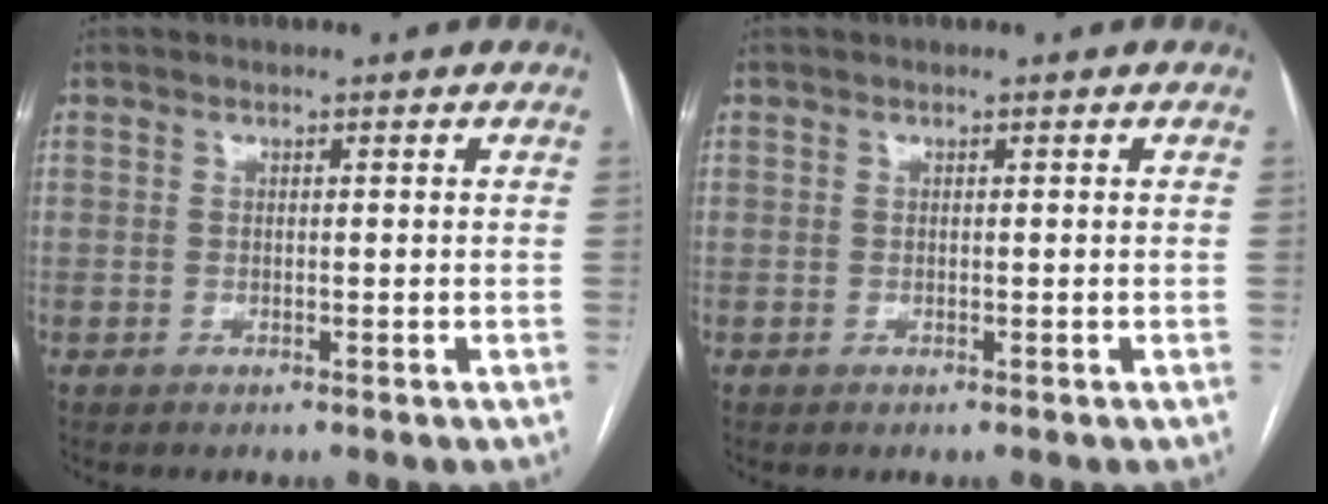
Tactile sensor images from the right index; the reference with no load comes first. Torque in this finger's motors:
{"motor_torque": [0.04, 0.04, 0.00, 0.00]}